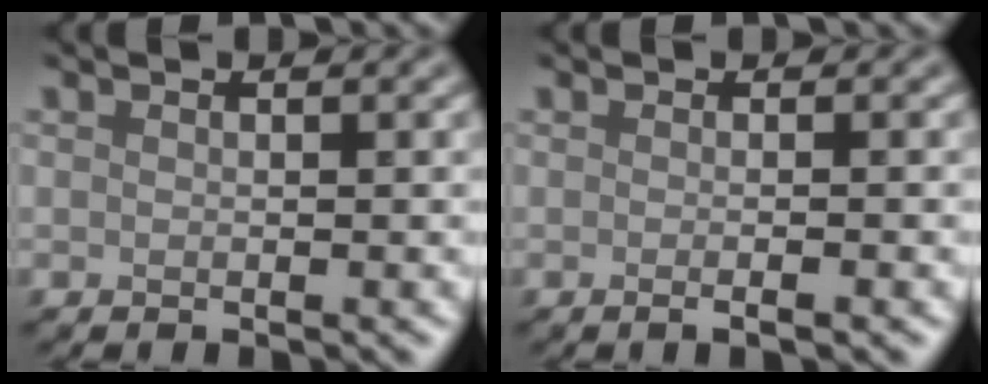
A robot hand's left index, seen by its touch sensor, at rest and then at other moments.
{"total": 1.9, "force": [-0.3, 0.7, 1.7], "torque": [-0.012, -0.005, -0.012]}